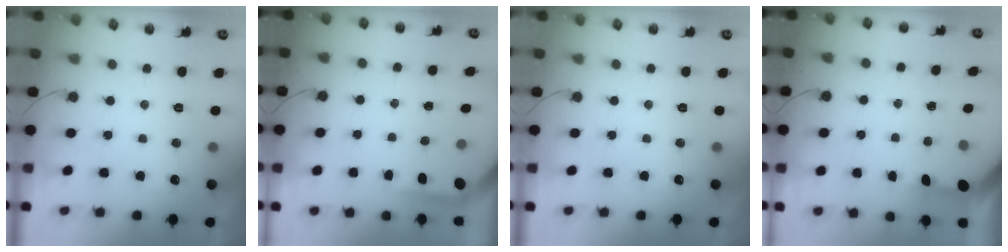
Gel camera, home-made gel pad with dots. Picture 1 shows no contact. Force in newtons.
{"total": 3.5, "press": 3.5, "slide": 0.4}
{"total": 0.0}
{"total": 3.1, "press": 3.1, "slide": 0.2}